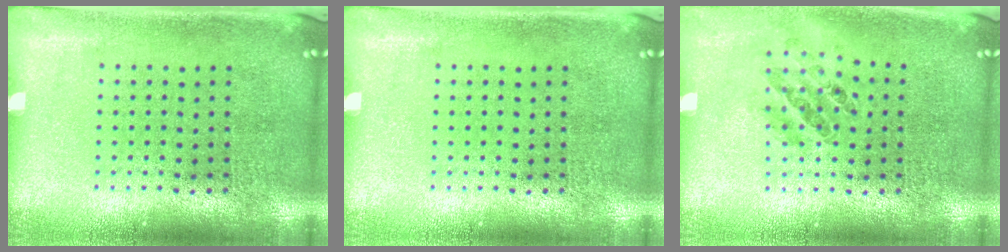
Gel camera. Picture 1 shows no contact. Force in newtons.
{"total": 0.0}
{"total": 1.0, "press": 0.9, "slide": 0.3}